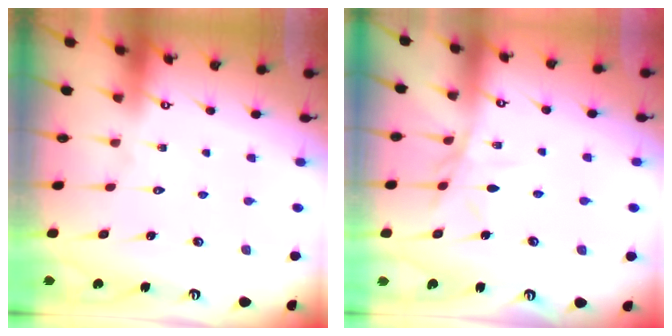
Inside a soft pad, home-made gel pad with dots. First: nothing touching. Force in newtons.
{"total": 7.3, "press": 7.3, "slide": 0.6}